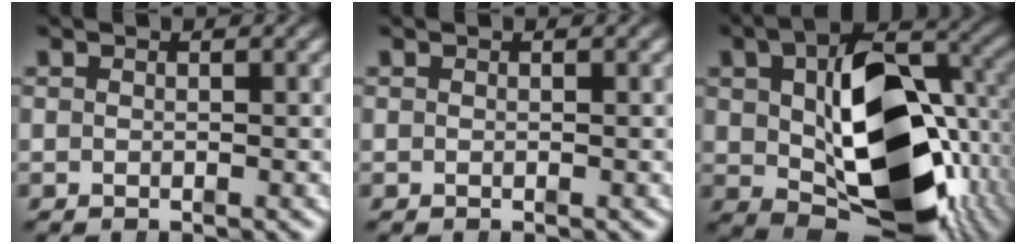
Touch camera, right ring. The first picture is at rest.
{"total": 0.0}
{"total": 16.0, "force": [-2.0, 8.9, 13.1], "torque": [-0.204, -0.047, -0.002]}